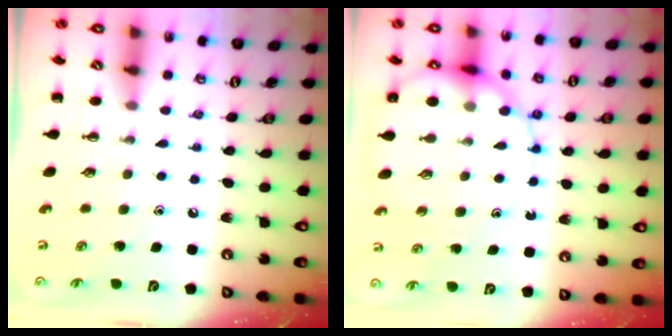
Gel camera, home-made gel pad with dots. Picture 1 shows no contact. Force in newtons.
{"total": 11.7, "press": 11.4, "slide": 2.8}